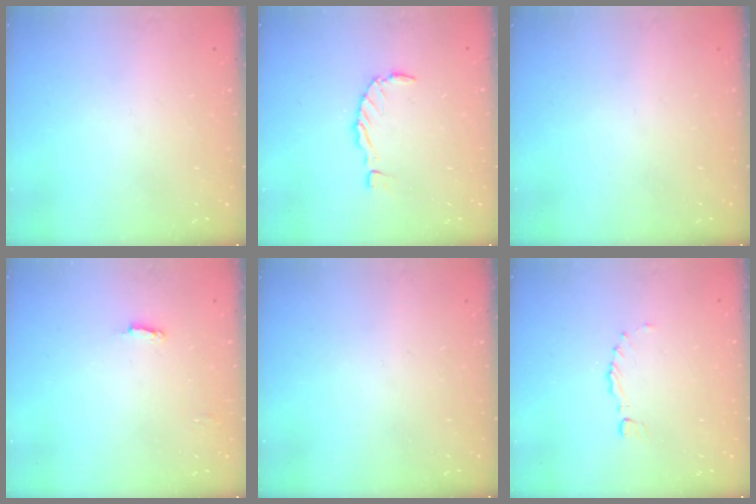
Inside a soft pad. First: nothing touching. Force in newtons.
{"total": 0.0}
{"total": 0.0}
{"total": 4.6, "press": 4.6, "slide": 0.4}
{"total": 0.0}
{"total": 0.0}